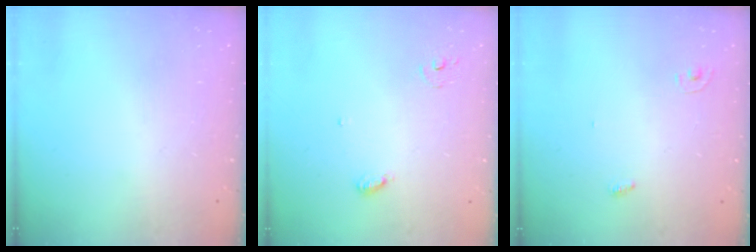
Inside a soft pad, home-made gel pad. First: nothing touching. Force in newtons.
{"total": 4.7, "press": 4.7, "slide": 0.5}
{"total": 2.8, "press": 2.8, "slide": 0.1}